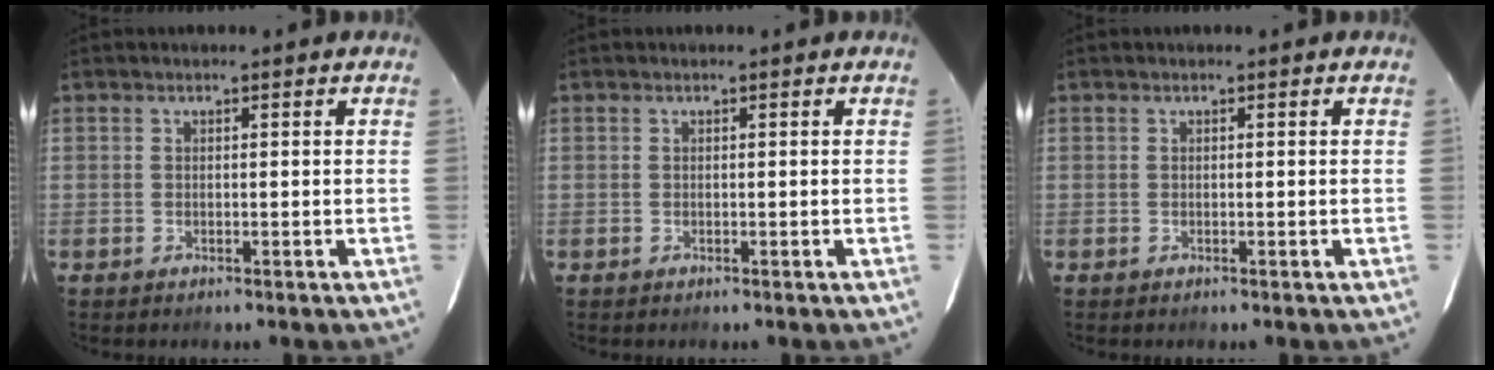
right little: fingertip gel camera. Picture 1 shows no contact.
{"total": 0.0}
{"total": 0.0}